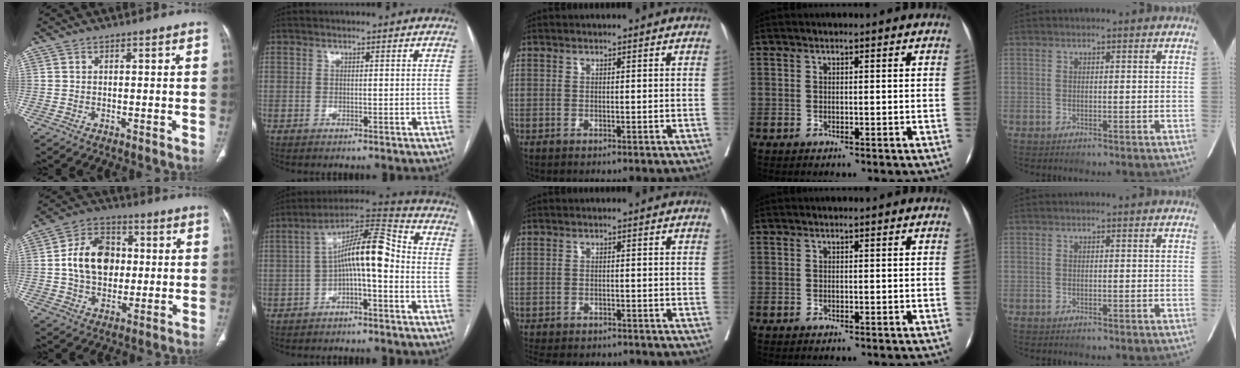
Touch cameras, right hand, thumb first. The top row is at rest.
{"thumb": {"total": 13.2, "force": [0.8, 9.8, 8.9], "torque": [-0.123, 0.014, 0.012]}, "index": {"total": 10.9, "force": [-1.2, 2.6, 10.6], "torque": [-0.181, 0.042, -0.021]}, "middle": {"total": 11.6, "force": [-10.3, 3.6, 4.1], "torque": [-0.084, -0.009, -0.132]}}